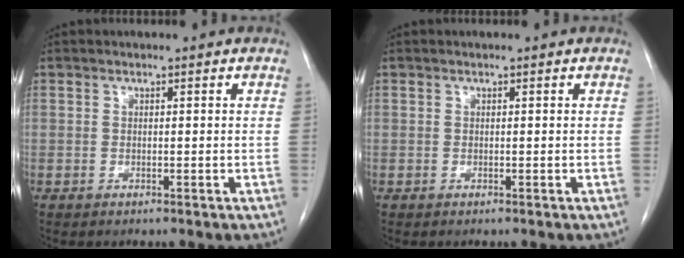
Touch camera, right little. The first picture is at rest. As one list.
[{"total": 0.0}]